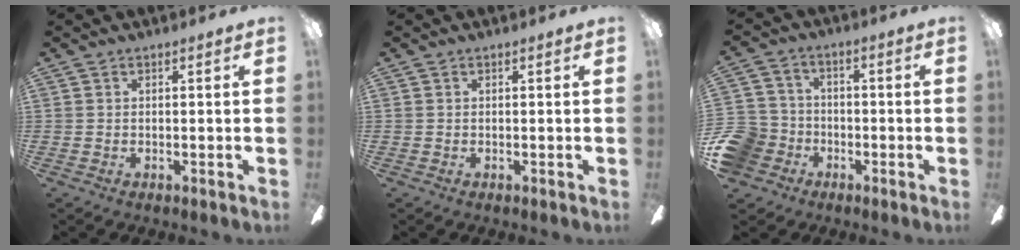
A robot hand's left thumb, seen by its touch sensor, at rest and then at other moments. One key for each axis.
{"total": 0.0}
{"total": 10.4, "fx": -4.6, "fy": 8.7, "fz": 3.5, "tx": -0.106, "ty": 0.039, "tz": -0.084}